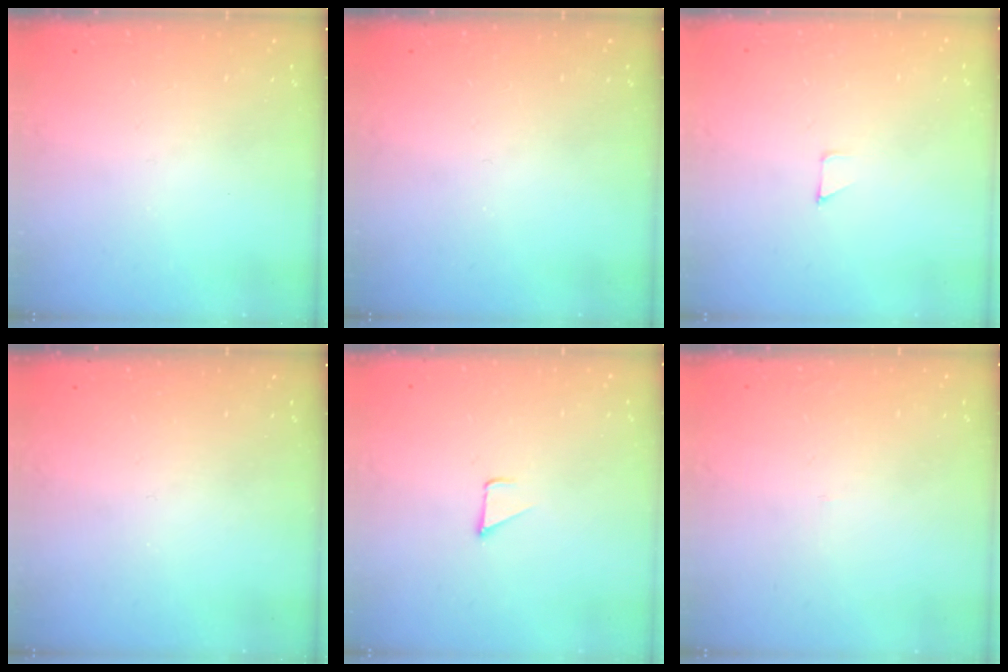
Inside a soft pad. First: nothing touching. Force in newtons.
{"total": 0.0}
{"total": 2.6, "press": 2.6, "slide": 0.2}
{"total": 0.0}
{"total": 1.2, "press": 1.2, "slide": 0.1}
{"total": 1.5, "press": 1.5, "slide": 0.1}